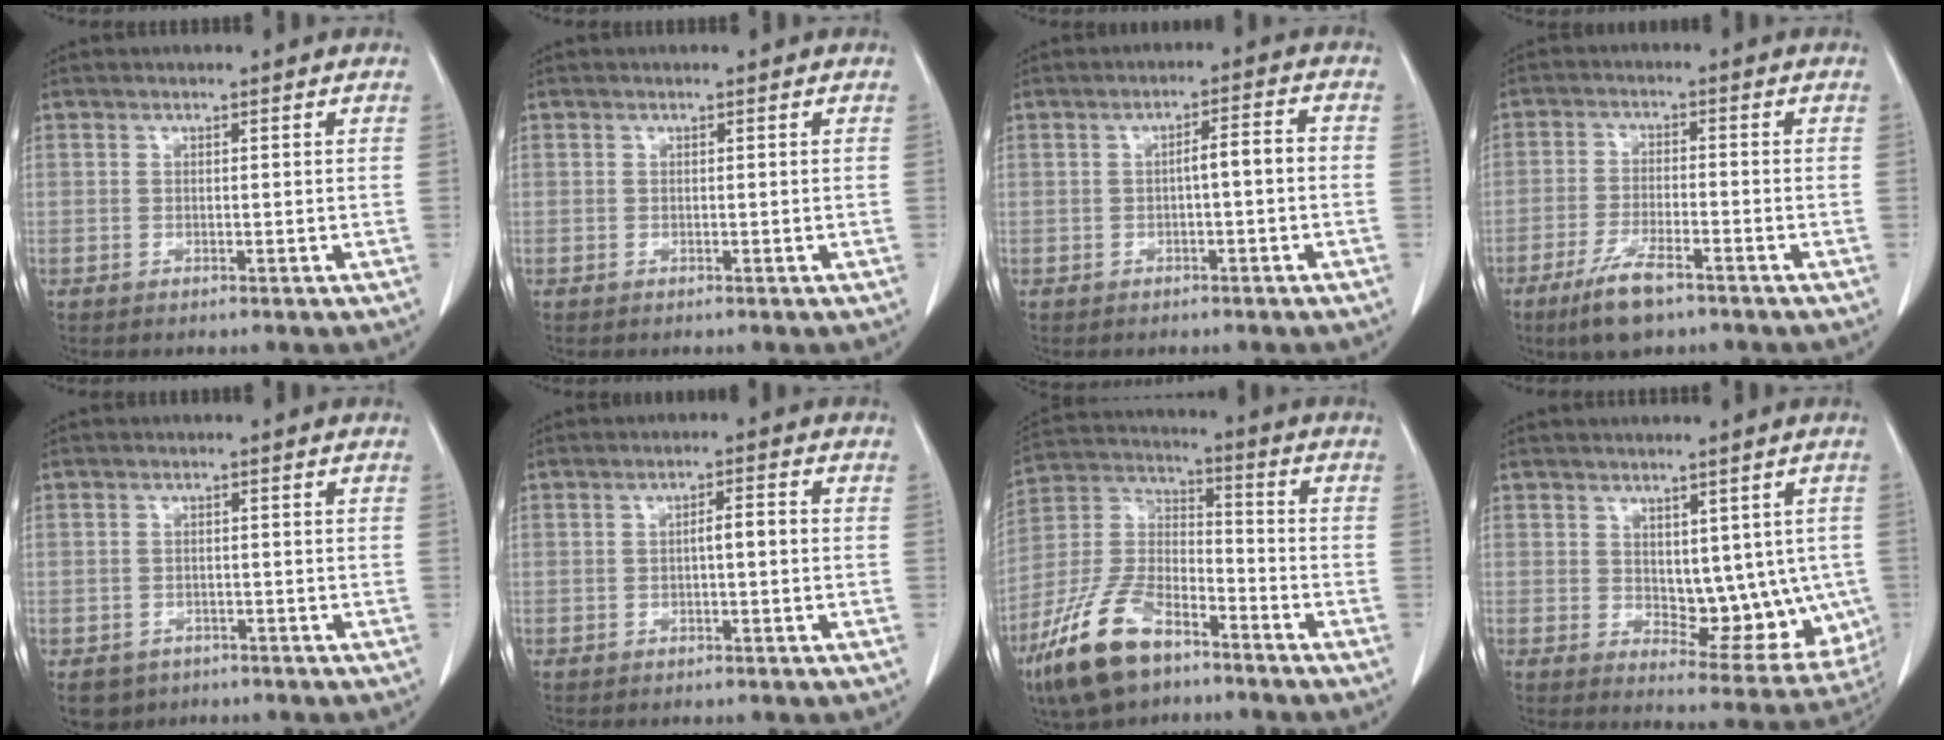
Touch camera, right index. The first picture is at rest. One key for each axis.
{"total": 0.0}
{"total": 3.4, "fx": -0.7, "fy": 0.5, "fz": 3.3, "tx": -0.049, "ty": 0.013, "tz": -0.009}
{"total": 7.3, "fx": -4.9, "fy": 1.4, "fz": 5.2, "tx": -0.111, "ty": -0.016, "tz": -0.083}
{"total": 3.8, "fx": -2.5, "fy": 2.9, "fz": 0.5, "tx": -0.010, "ty": 0.002, "tz": -0.033}
{"total": 2.5, "fx": -0.3, "fy": 0.4, "fz": 2.4, "tx": -0.038, "ty": 0.005, "tz": -0.005}
{"total": 15.0, "fx": -9.8, "fy": 6.1, "fz": 9.6, "tx": -0.214, "ty": -0.007, "tz": -0.186}
{"total": 10.7, "fx": 0.4, "fy": 5.9, "fz": 8.9, "tx": -0.095, "ty": -0.003, "tz": 0.026}